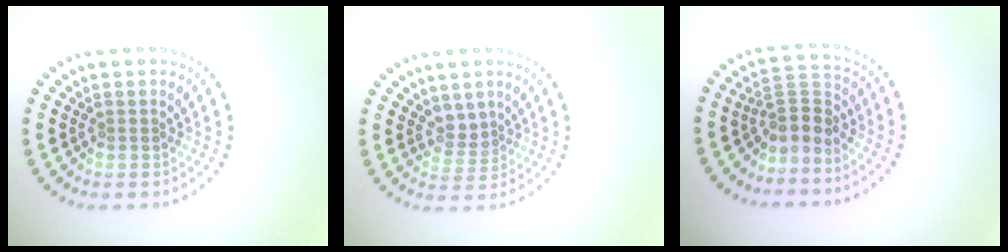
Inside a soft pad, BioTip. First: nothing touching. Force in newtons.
{"total": 1.9, "press": 1.4, "slide": 1.3}
{"total": 2.8, "press": 2.0, "slide": 1.9}